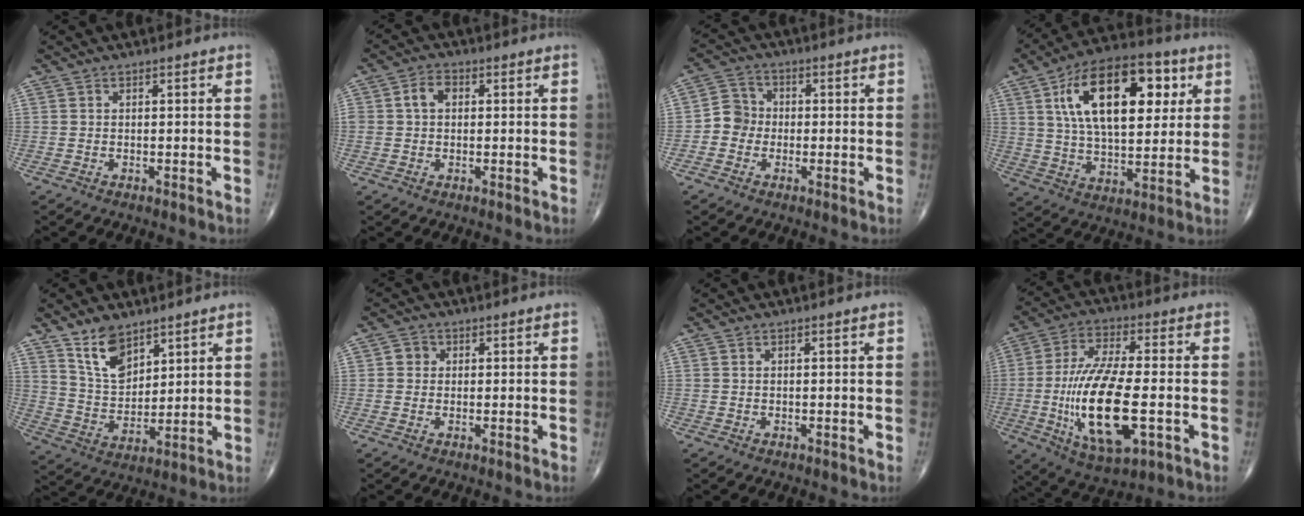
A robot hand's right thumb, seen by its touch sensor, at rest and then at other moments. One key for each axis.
{"total": 4.0, "fx": 0.6, "fy": 2.8, "fz": 2.7, "tx": -0.050, "ty": 0.014, "tz": 0.010}
{"total": 5.0, "fx": -1.1, "fy": 4.6, "fz": 1.6, "tx": -0.005, "ty": 0.016, "tz": -0.034}
{"total": 22.4, "fx": 7.1, "fy": 11.3, "fz": 18.0, "tx": -0.265, "ty": -0.006, "tz": 0.113}
{"total": 9.4, "fx": 6.3, "fy": 5.0, "fz": 4.9, "tx": -0.071, "ty": -0.043, "tz": 0.128}
{"total": 2.1, "fx": 0.3, "fy": 2.0, "fz": 0.7, "tx": 0.001, "ty": 0.004, "tz": -0.001}
{"total": 0.0}
{"total": 19.5, "fx": -3.7, "fy": 7.0, "fz": 17.8, "tx": -0.355, "ty": 0.001, "tz": -0.055}